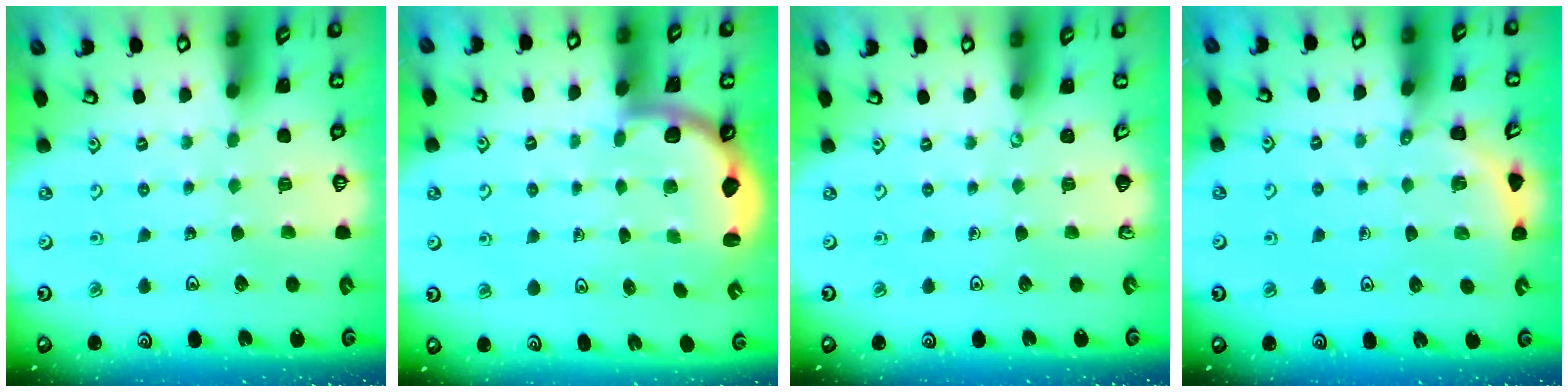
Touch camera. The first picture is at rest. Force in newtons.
{"total": 2.6, "press": 2.5, "slide": 0.6}
{"total": 0.0}
{"total": 2.7, "press": 2.7, "slide": 0.2}